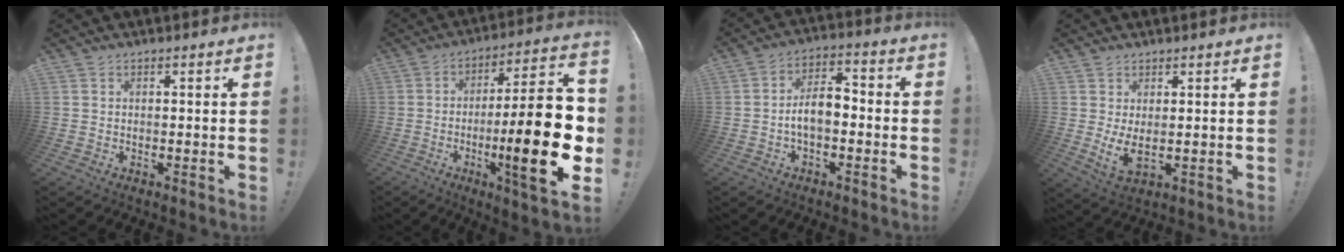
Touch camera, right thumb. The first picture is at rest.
{"total": 23.9, "force": [-5.3, 4.7, 22.8], "torque": [-0.357, 0.026, -0.084]}
{"total": 9.0, "force": [-2.4, 5.0, 7.2], "torque": [-0.135, 0.009, -0.042]}
{"total": 5.0, "force": [1.4, 2.0, 4.4], "torque": [-0.068, -0.023, 0.027]}